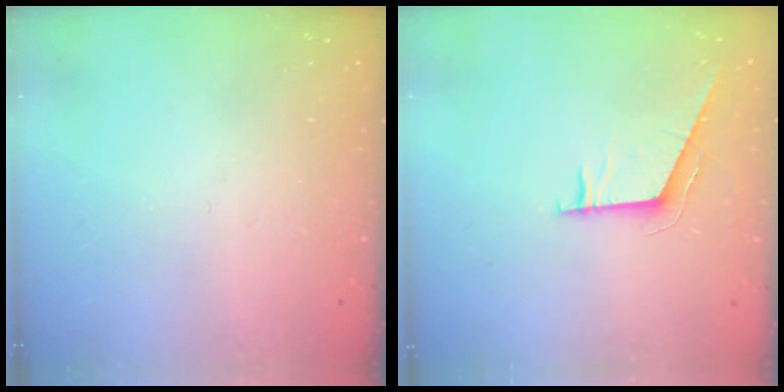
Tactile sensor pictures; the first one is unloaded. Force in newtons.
{"total": 6.3, "press": 6.3, "slide": 0.7}